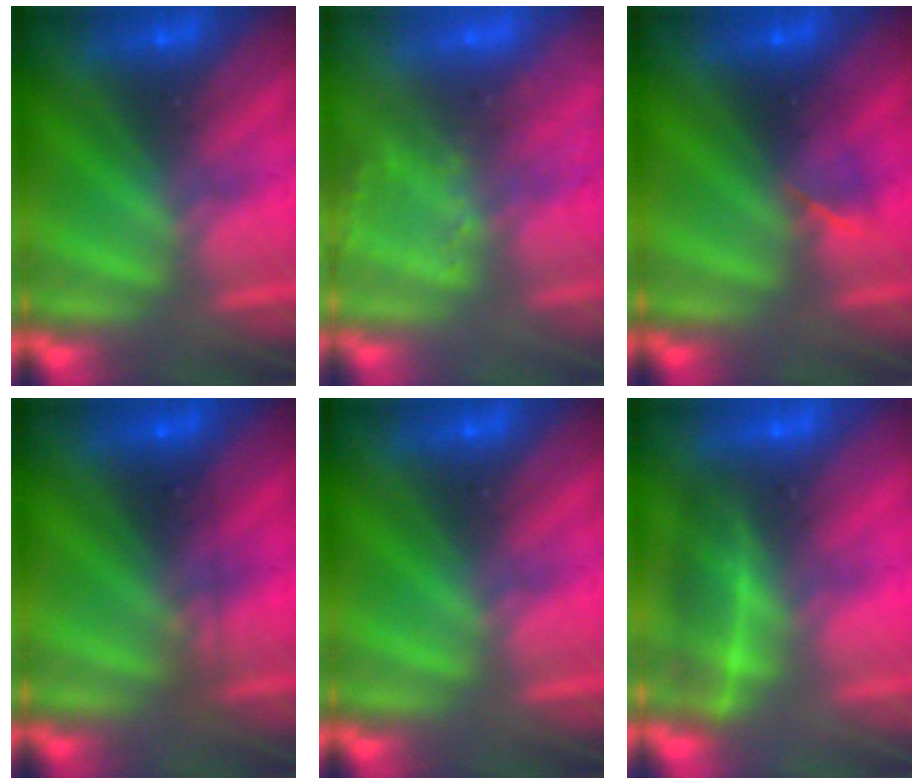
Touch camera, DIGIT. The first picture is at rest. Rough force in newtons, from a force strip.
{"total": 3.1}
{"total": 2.2}
{"total": 2.3}
{"total": 0.0}
{"total": 2.1}